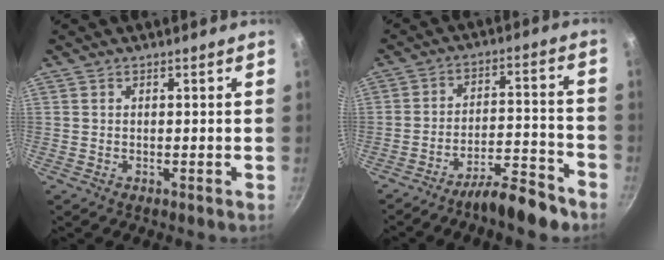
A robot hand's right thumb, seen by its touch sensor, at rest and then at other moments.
{"total": 9.7, "force": [-7.8, 2.1, 5.4], "torque": [-0.077, 0.073, -0.124]}